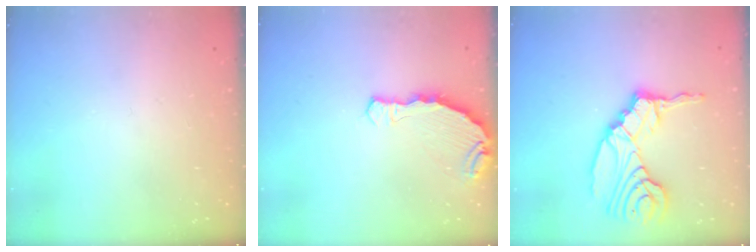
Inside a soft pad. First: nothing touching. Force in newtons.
{"total": 7.9, "press": 6.3, "slide": 4.9}
{"total": 13.3, "press": 13.1, "slide": 1.8}